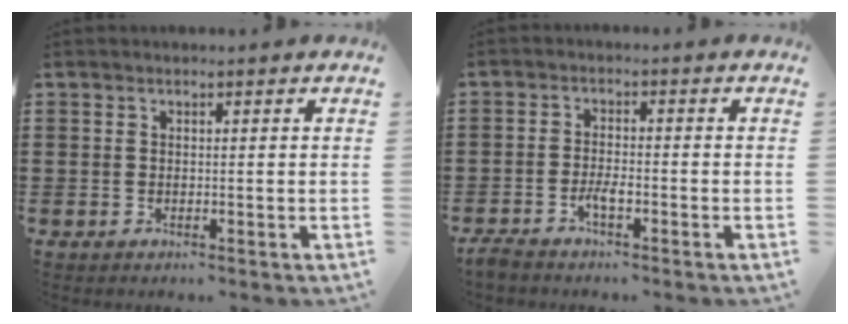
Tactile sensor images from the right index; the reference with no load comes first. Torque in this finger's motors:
{"motor_torque": [2.14, 0.00, 0.10, 0.07]}